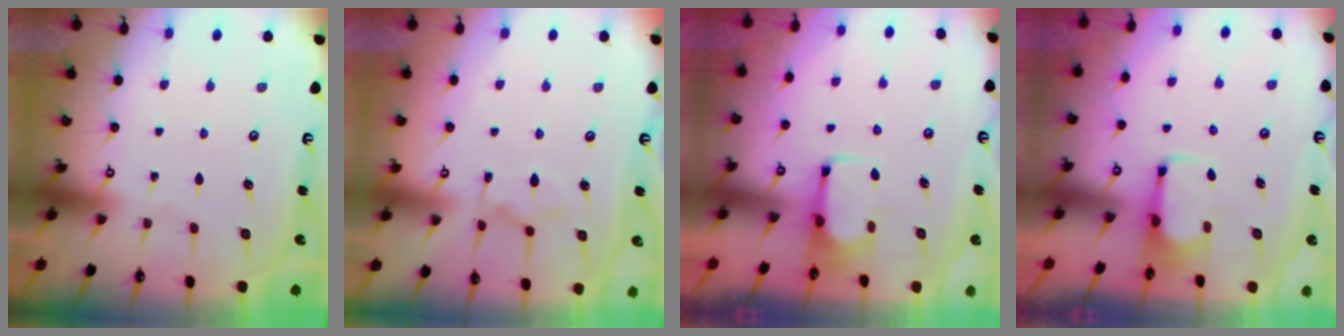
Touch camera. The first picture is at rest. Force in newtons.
{"total": 6.5, "press": 6.4, "slide": 1.2}
{"total": 1.8, "press": 1.7, "slide": 0.5}
{"total": 1.9, "press": 1.7, "slide": 0.7}